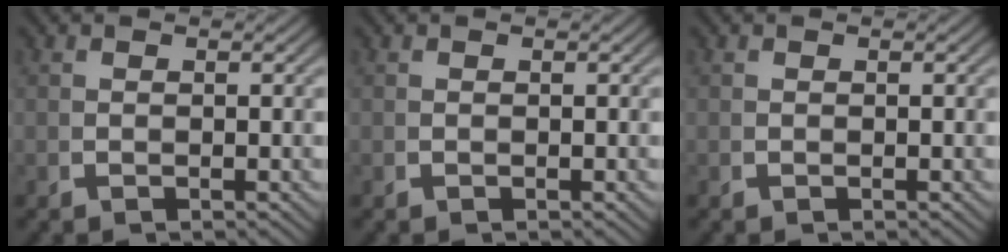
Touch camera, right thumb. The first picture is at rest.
{"total": 0.0}
{"total": 0.0}